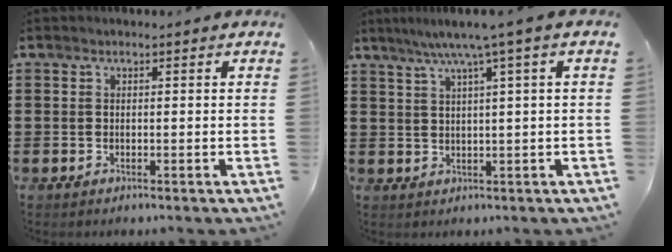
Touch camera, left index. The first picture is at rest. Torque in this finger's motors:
{"motor_torque": [0.72, -0.76, 0.62, 0.17]}